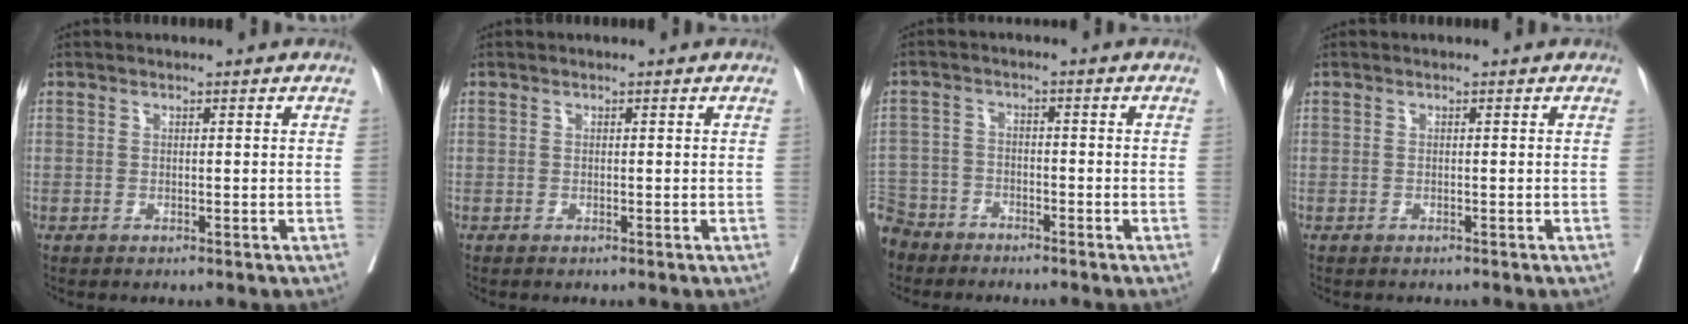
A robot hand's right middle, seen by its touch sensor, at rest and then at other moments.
{"total": 0.0}
{"total": 9.1, "force": [-7.4, 5.1, 1.4], "torque": [-0.054, -0.002, -0.143]}
{"total": 0.6, "force": [-0.6, 0.1, 0.2], "torque": [-0.008, -0.002, -0.011]}